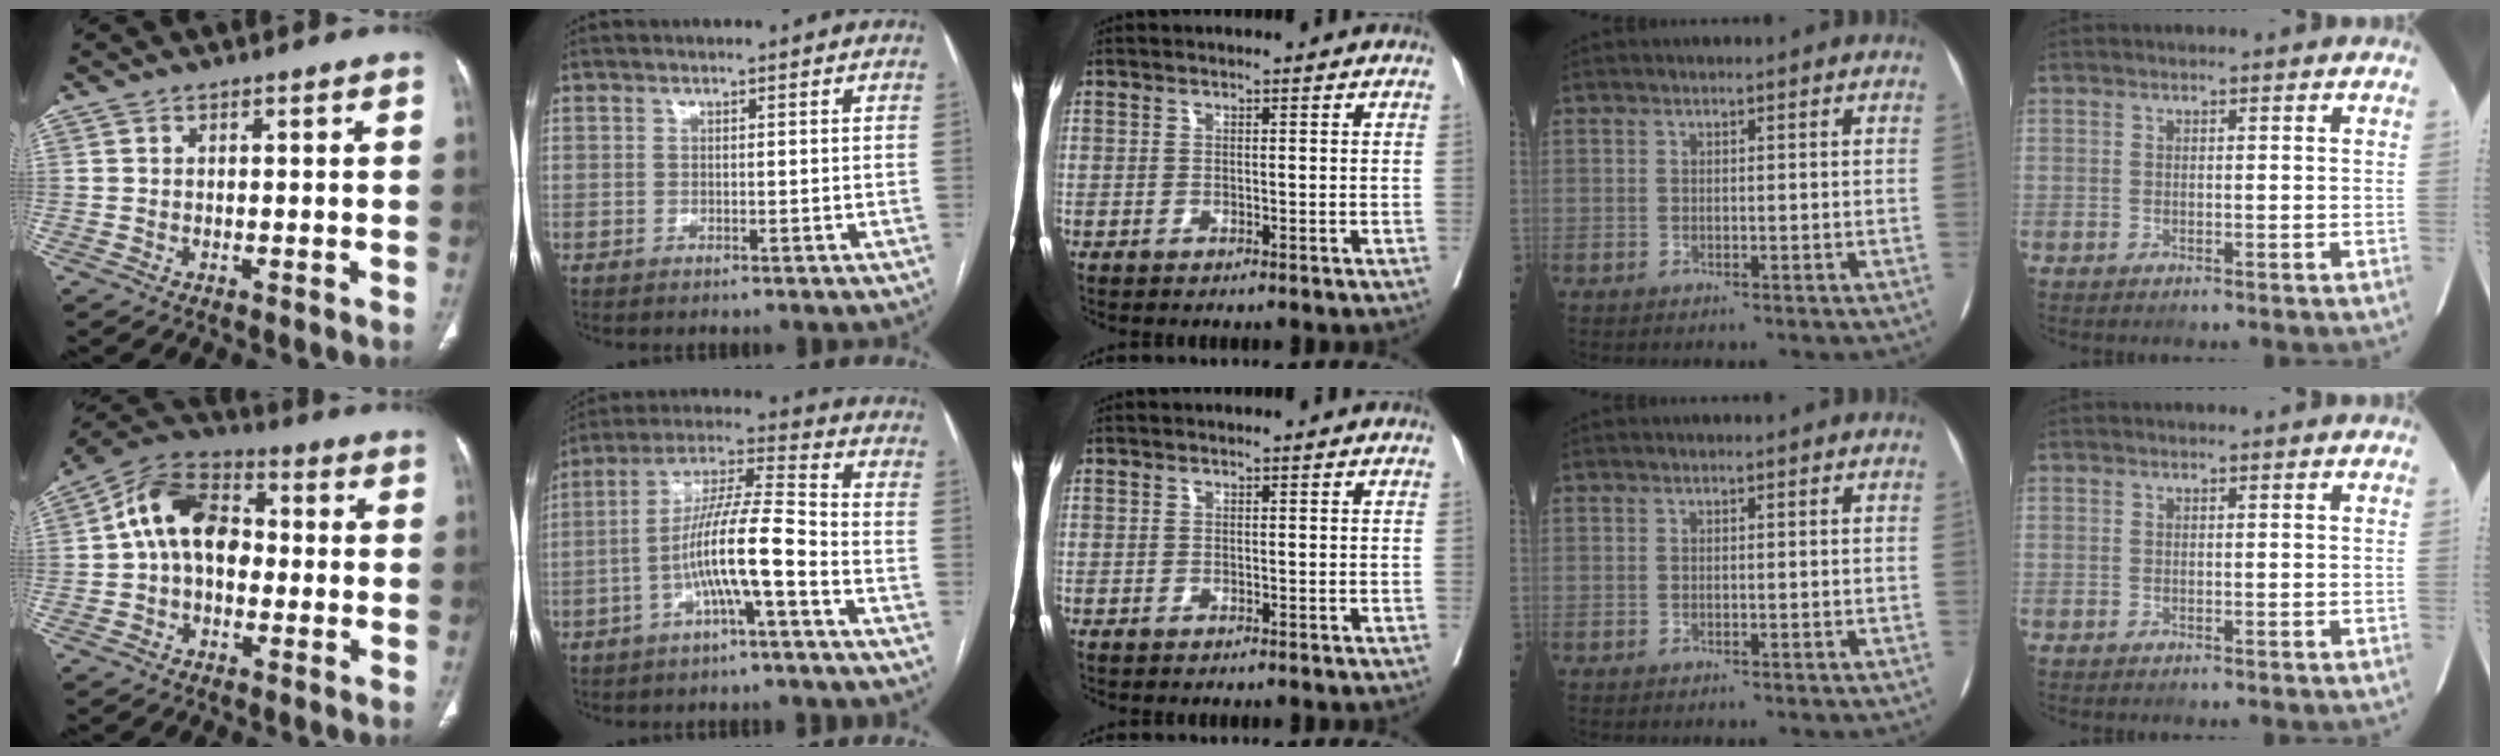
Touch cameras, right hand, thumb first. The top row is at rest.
{"thumb": {"total": 12.9, "force": [0.0, 9.2, 9.1], "torque": [-0.135, 0.034, -0.014]}, "index": {"total": 11.4, "force": [-4.0, 0.5, 10.6], "torque": [-0.197, 0.023, -0.075]}}